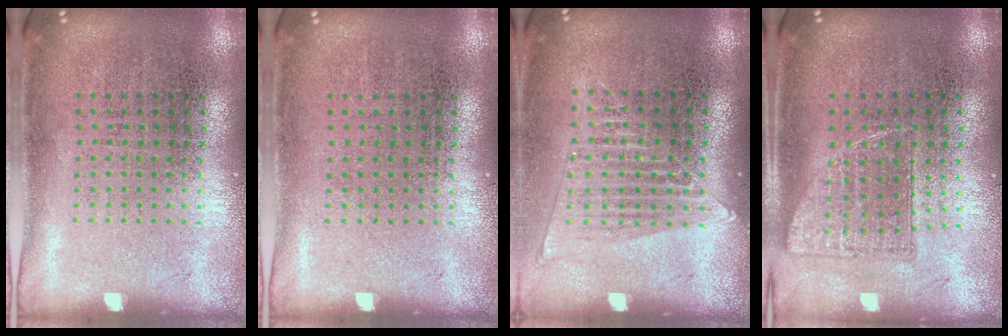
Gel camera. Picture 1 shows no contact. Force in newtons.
{"total": 0.0}
{"total": 1.3, "press": 1.2, "slide": 0.5}
{"total": 0.9, "press": 0.8, "slide": 0.3}